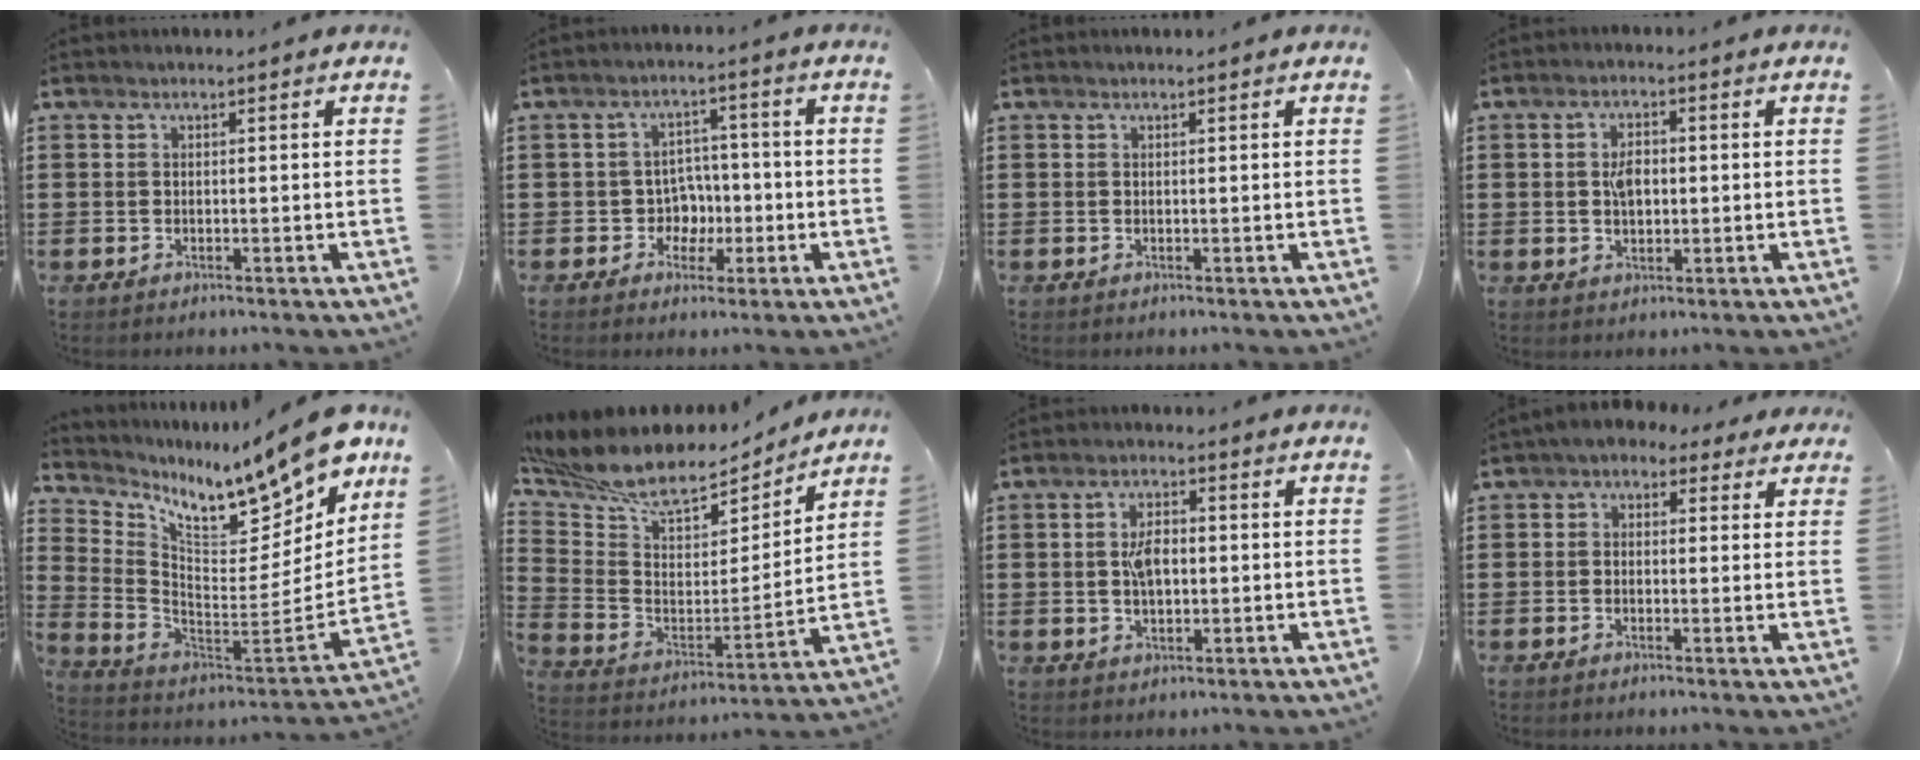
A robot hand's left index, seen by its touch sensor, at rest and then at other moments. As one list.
[{"total": 4.9, "force": [-1.0, 4.5, 1.7], "torque": [-0.040, 0.008, -0.021]}, {"total": 0.0}, {"total": 3.4, "force": [0.3, 1.8, 2.9], "torque": [-0.058, 0.008, 0.003]}, {"total": 13.2, "force": [9.9, 3.5, 7.9], "torque": [-0.141, -0.078, 0.161]}, {"total": 10.7, "force": [8.6, 4.0, 4.9], "torque": [-0.127, -0.055, 0.151]}, {"total": 4.0, "force": [0.3, 2.0, 3.4], "torque": [-0.061, 0.006, 0.002]}, {"total": 1.9, "force": [0.5, 1.6, 0.9], "torque": [-0.025, 0.008, 0.007]}]